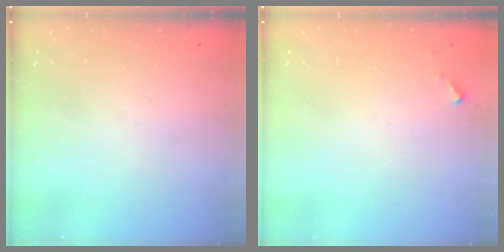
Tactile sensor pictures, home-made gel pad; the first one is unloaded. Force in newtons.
{"total": 2.8, "press": 2.8, "slide": 0.1}